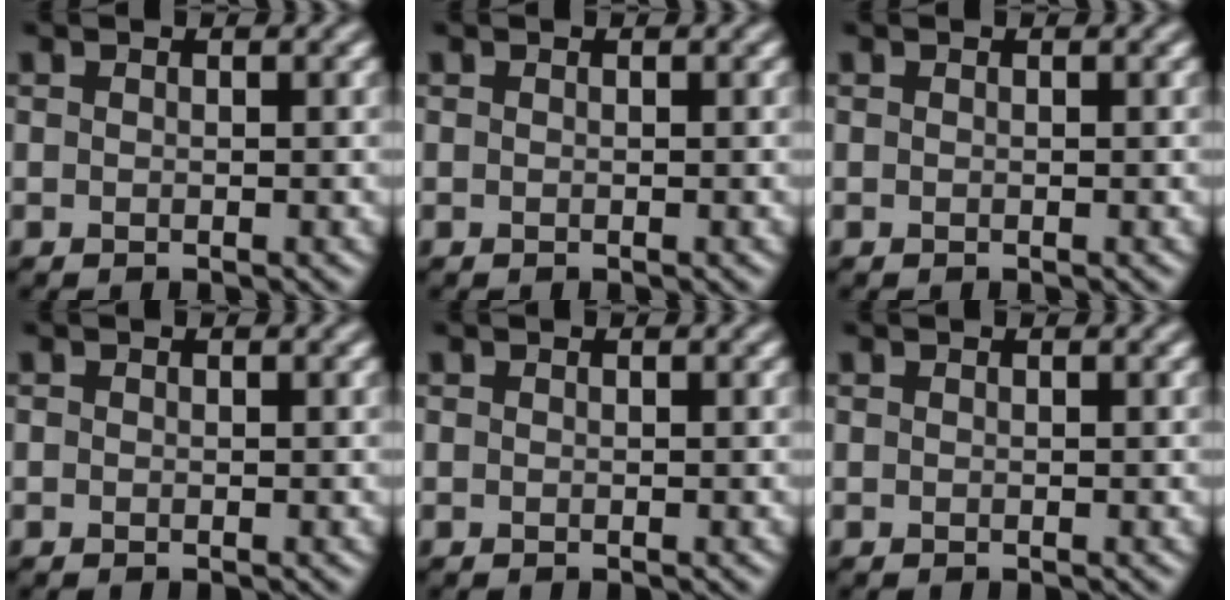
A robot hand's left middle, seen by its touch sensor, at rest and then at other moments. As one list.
[{"total": 0.0}, {"total": 0.0}, {"total": 0.0}, {"total": 0.0}, {"total": 0.0}]